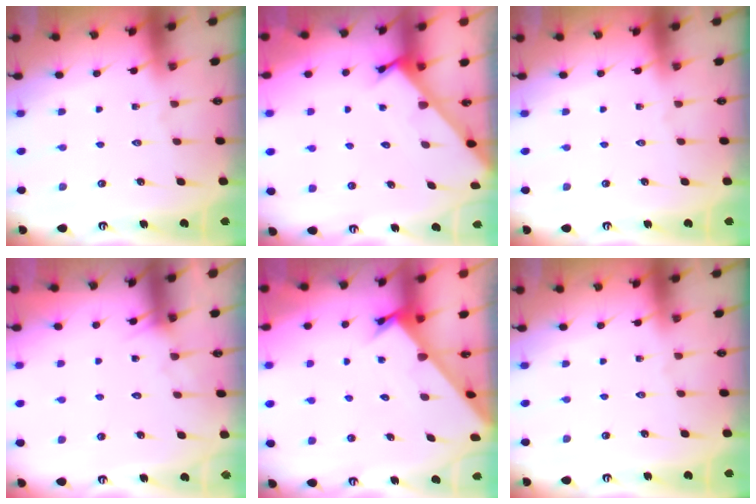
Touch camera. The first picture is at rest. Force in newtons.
{"total": 2.5, "press": 2.5, "slide": 0.1}
{"total": 0.0}
{"total": 5.1, "press": 5.1, "slide": 0.4}
{"total": 2.2, "press": 2.2, "slide": 0.1}
{"total": 0.0}